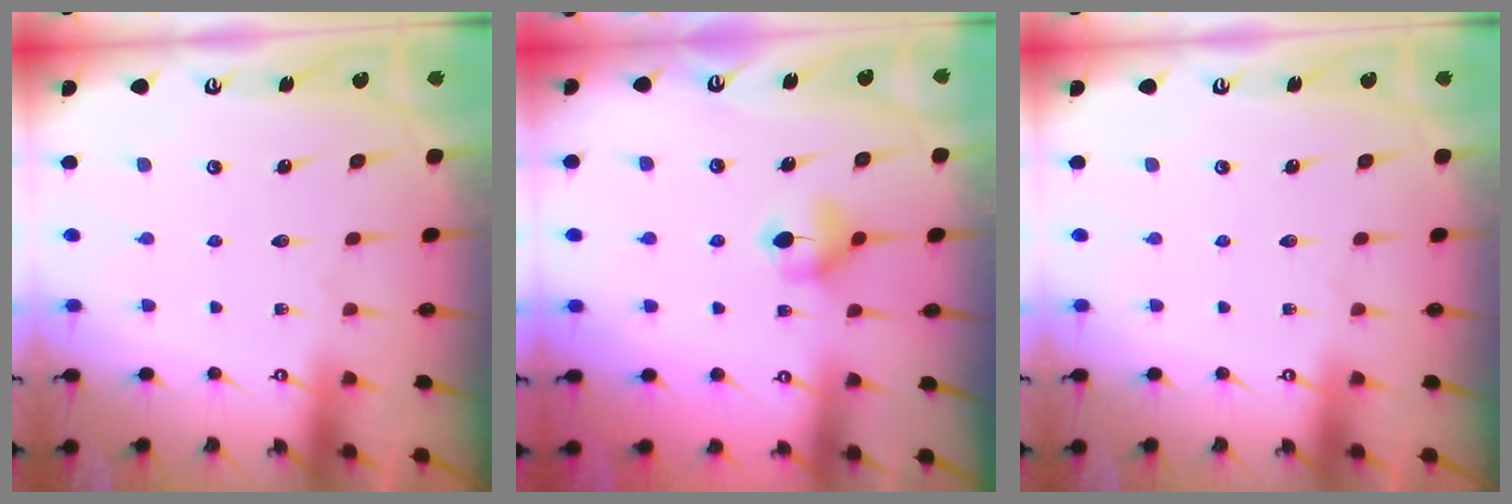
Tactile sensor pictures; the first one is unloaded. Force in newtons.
{"total": 5.9, "press": 5.9, "slide": 0.5}
{"total": 0.0}